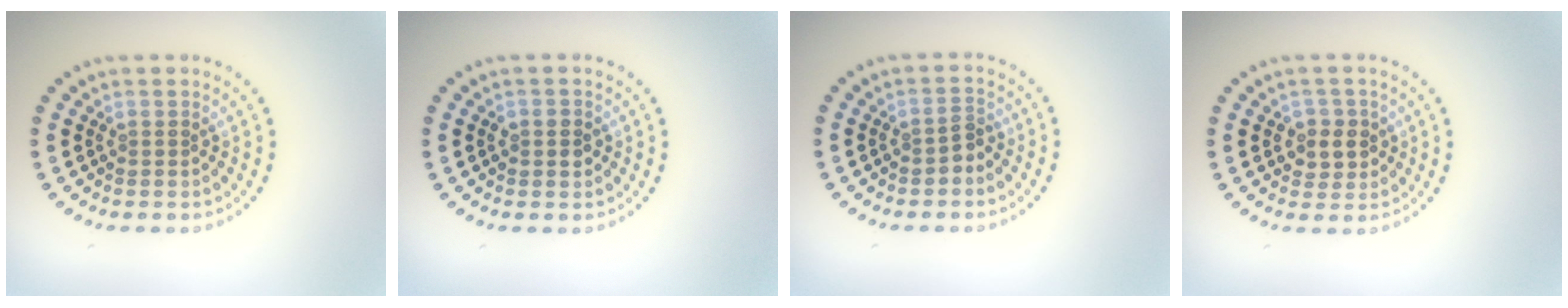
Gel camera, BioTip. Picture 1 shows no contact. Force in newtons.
{"total": 1.4, "press": 1.4, "slide": 0.3}
{"total": 1.4, "press": 1.2, "slide": 0.7}
{"total": 2.4, "press": 2.2, "slide": 0.7}